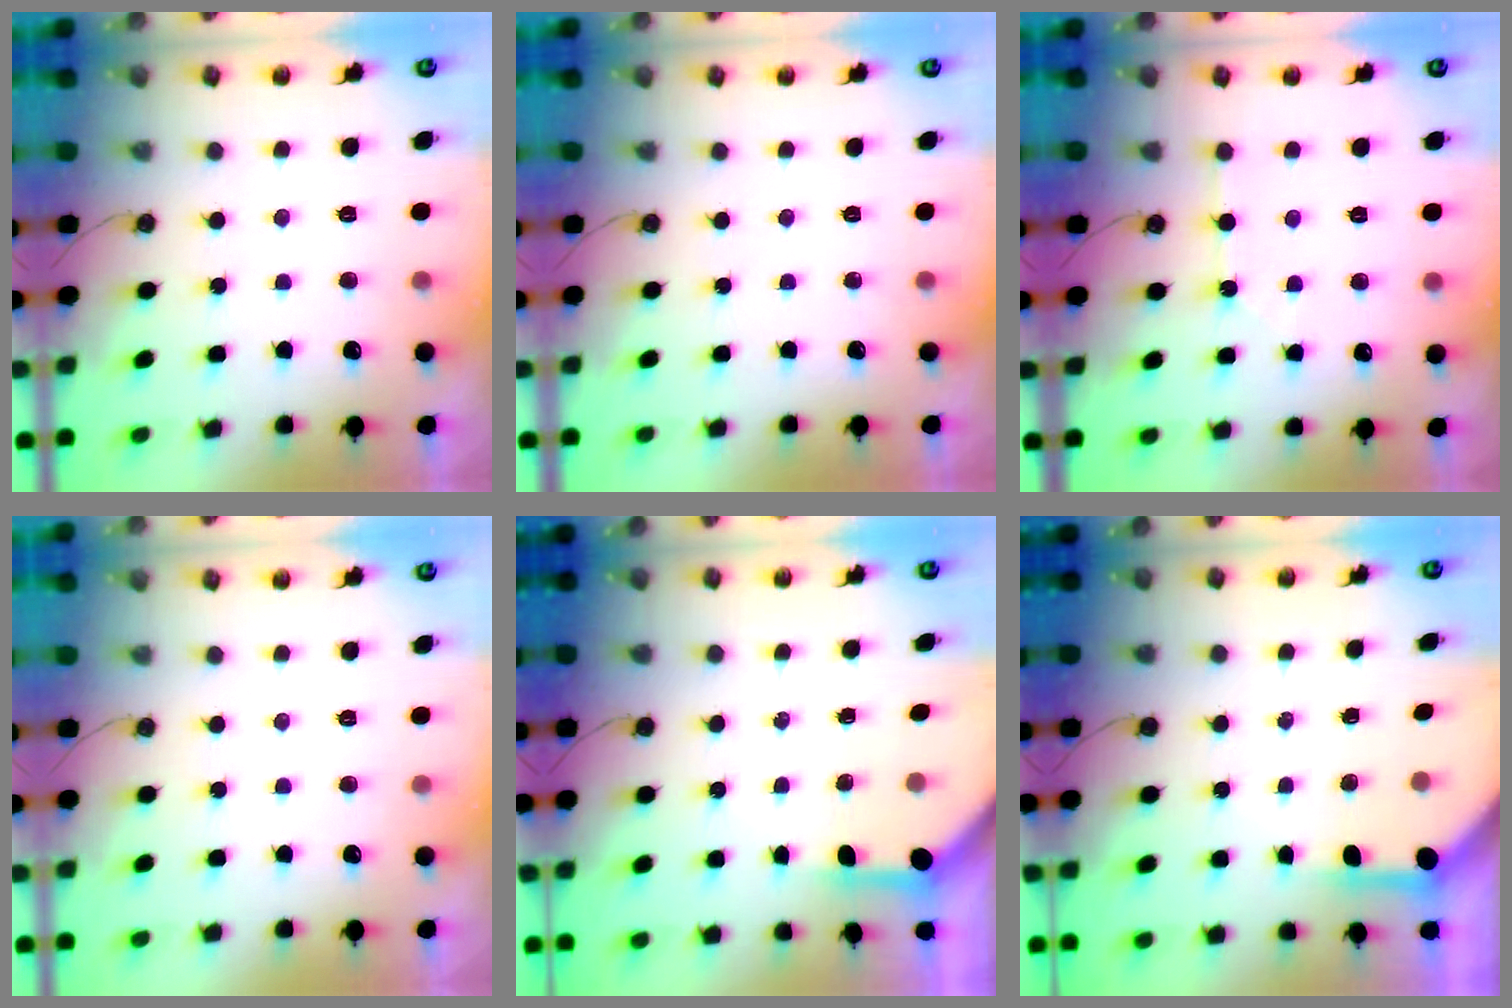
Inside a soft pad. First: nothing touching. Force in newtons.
{"total": 0.0}
{"total": 2.6, "press": 2.5, "slide": 0.4}
{"total": 0.0}
{"total": 3.4, "press": 3.4, "slide": 0.4}
{"total": 3.8, "press": 3.8, "slide": 0.5}